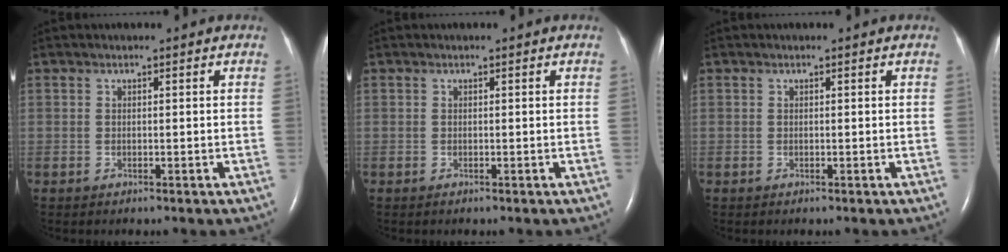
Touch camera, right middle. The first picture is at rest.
{"total": 0.0}
{"total": 0.0}